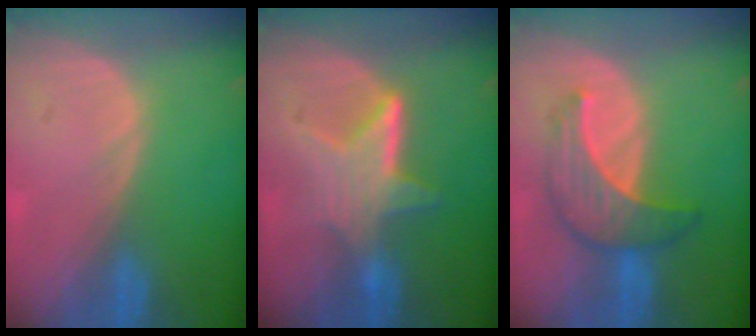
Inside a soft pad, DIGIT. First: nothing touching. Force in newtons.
{"total": 6.6, "press": 6.0, "slide": 2.7}
{"total": 6.9, "press": 6.8, "slide": 1.0}